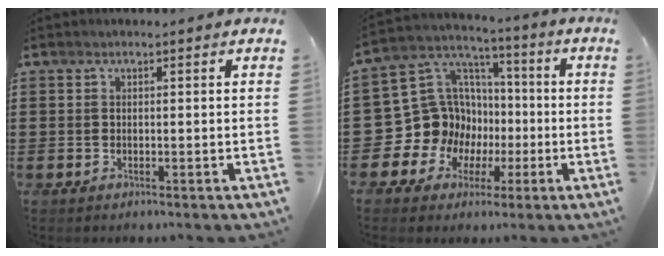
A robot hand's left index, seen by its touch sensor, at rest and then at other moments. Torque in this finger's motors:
{"motor_torque": [1.09, 1.05, 0.23, 0.03]}